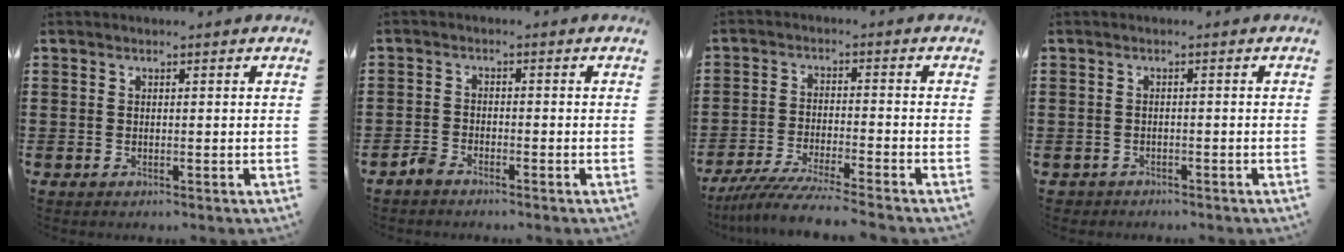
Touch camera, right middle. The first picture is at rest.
{"total": 2.1, "force": [-1.9, 0.4, 0.6], "torque": [-0.030, -0.001, -0.044]}
{"total": 5.4, "force": [-4.9, -1.0, 2.0], "torque": [-0.046, -0.022, -0.096]}
{"total": 0.6, "force": [-0.5, -0.2, -0.3], "torque": [0.005, 0.002, -0.013]}